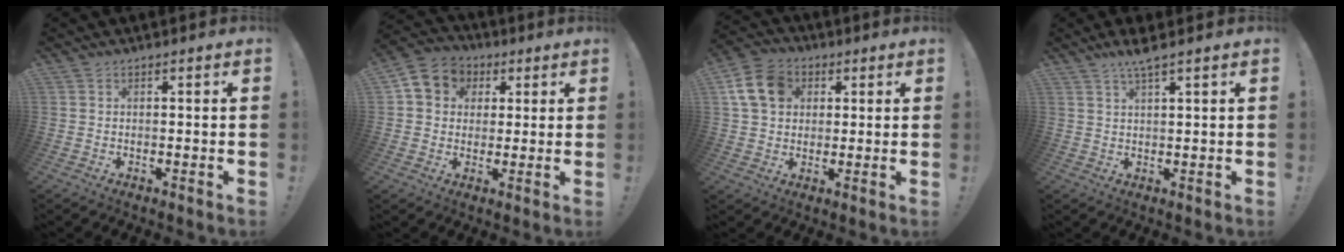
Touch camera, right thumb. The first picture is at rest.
{"total": 8.0, "force": [2.0, 7.1, 3.0], "torque": [-0.042, -0.002, 0.044]}
{"total": 12.9, "force": [3.9, 10.1, 6.9], "torque": [-0.113, -0.001, 0.081]}
{"total": 4.6, "force": [3.3, -0.1, 3.1], "torque": [-0.048, -0.017, 0.054]}